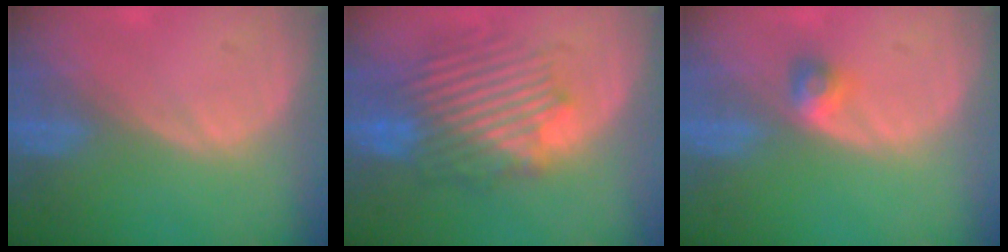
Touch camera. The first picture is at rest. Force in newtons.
{"total": 9.3, "press": 9.2, "slide": 1.7}
{"total": 2.6, "press": 2.3, "slide": 1.2}